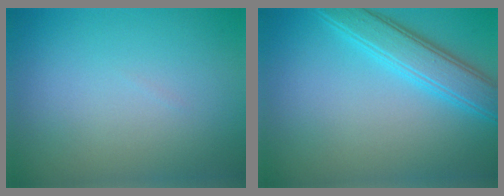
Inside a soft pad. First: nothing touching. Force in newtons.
{"total": 4.4, "press": 4.4, "slide": 0.2}